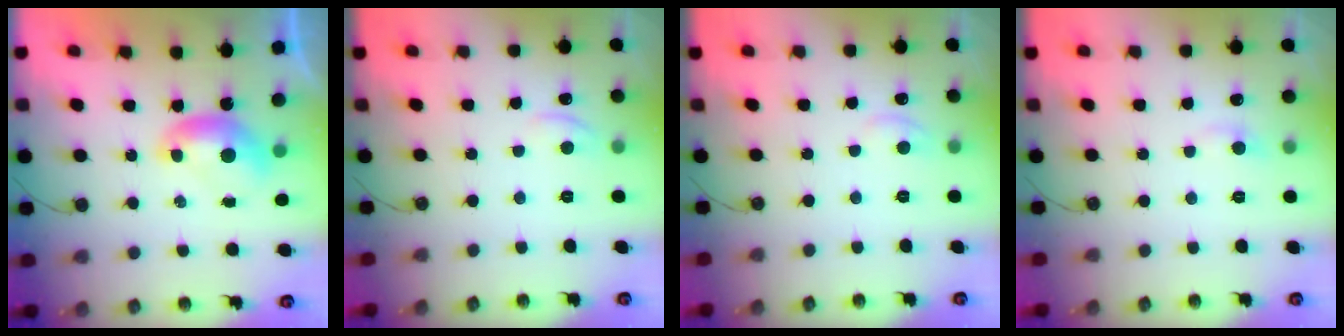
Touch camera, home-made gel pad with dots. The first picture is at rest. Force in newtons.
{"total": 1.2, "press": 1.1, "slide": 0.5}
{"total": 1.1, "press": 0.8, "slide": 0.7}
{"total": 1.1, "press": 0.8, "slide": 0.8}